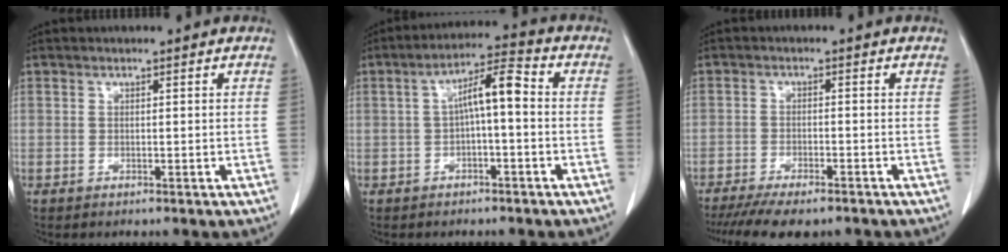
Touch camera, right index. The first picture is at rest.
{"total": 6.7, "force": [0.0, 1.4, 6.5], "torque": [-0.114, 0.029, -0.003]}
{"total": 10.3, "force": [-8.2, 2.9, 5.4], "torque": [-0.079, -0.011, -0.125]}